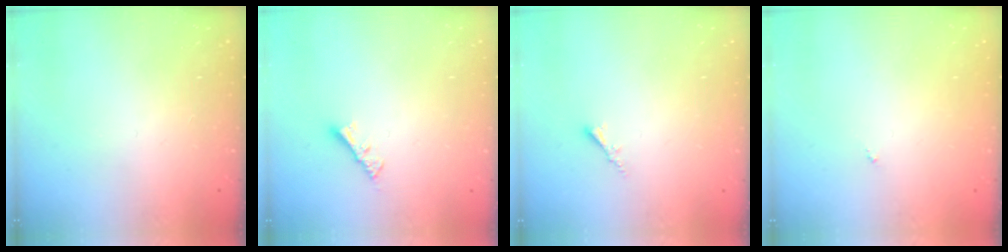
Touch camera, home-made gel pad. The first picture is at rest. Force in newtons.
{"total": 4.2, "press": 4.2, "slide": 0.3}
{"total": 1.8, "press": 1.7, "slide": 0.5}
{"total": 0.0}